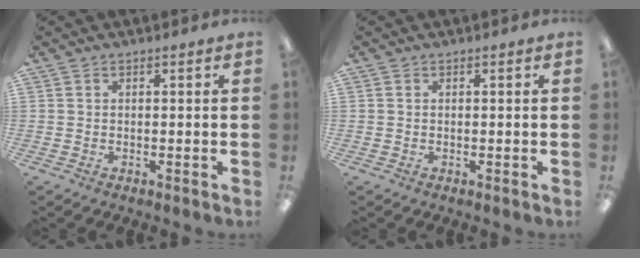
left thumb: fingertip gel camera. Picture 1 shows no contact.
{"total": 0.0}